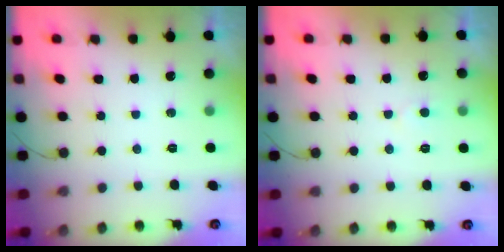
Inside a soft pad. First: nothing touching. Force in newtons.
{"total": 2.8, "press": 2.8, "slide": 0.2}